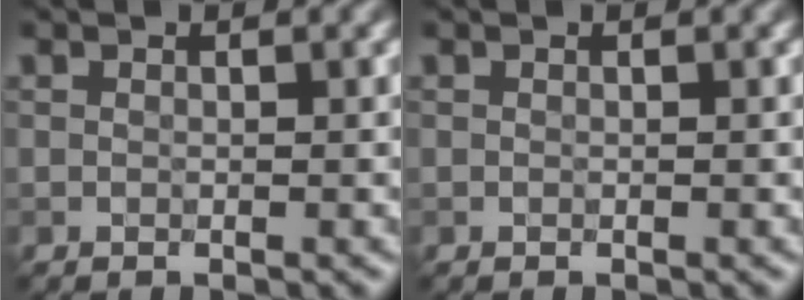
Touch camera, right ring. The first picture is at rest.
{"total": 0.0}